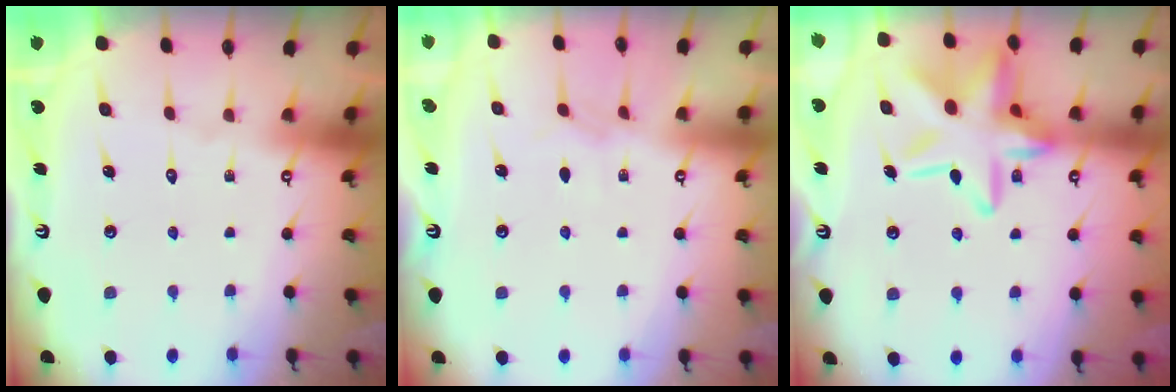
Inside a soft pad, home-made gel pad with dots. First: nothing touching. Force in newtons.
{"total": 3.7, "press": 3.7, "slide": 0.5}
{"total": 19.2, "press": 19.2, "slide": 1.5}